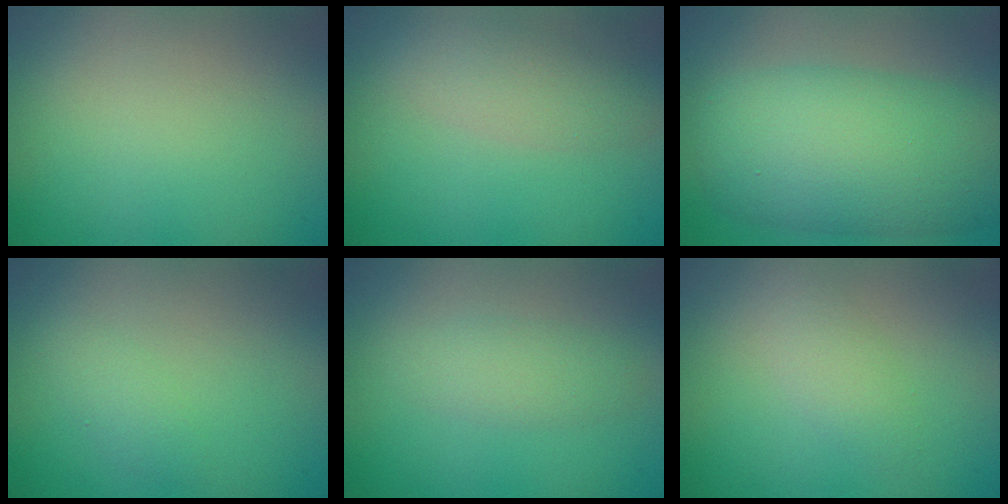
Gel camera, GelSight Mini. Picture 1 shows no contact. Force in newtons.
{"total": 2.4, "press": 2.4, "slide": 0.1}
{"total": 9.5, "press": 9.5, "slide": 0.2}
{"total": 1.3, "press": 1.3, "slide": 0.0}
{"total": 2.0, "press": 2.0, "slide": 0.1}
{"total": 1.8, "press": 1.8, "slide": 0.0}